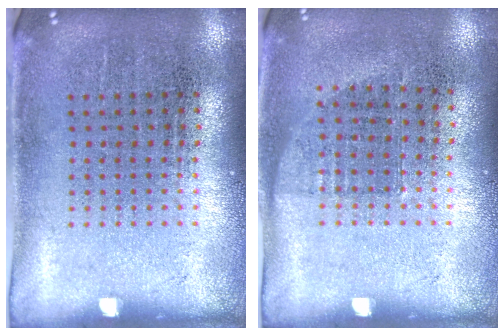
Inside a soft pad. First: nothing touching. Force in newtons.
{"total": 0.7, "press": 0.6, "slide": 0.3}